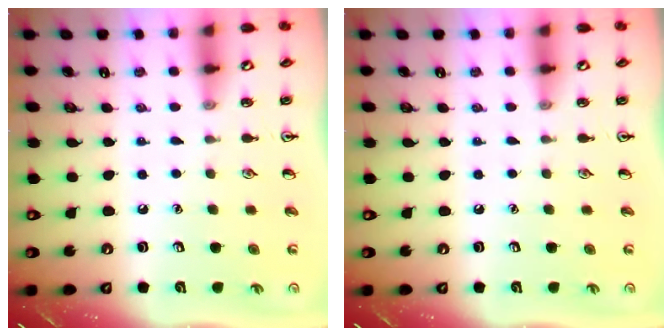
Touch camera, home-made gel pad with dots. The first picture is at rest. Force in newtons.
{"total": 0.0}